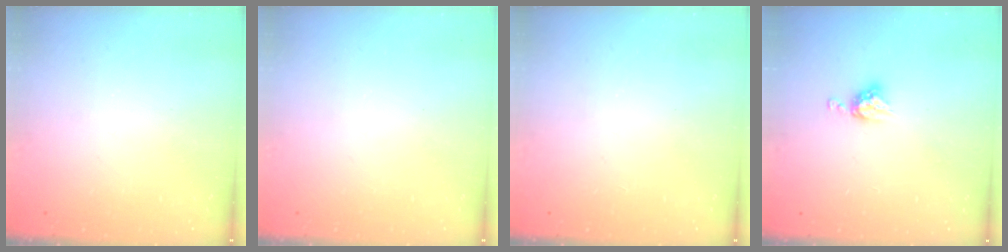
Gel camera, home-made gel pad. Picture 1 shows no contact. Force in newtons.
{"total": 0.0}
{"total": 1.7, "press": 1.7, "slide": 0.2}
{"total": 6.4, "press": 6.4, "slide": 0.4}